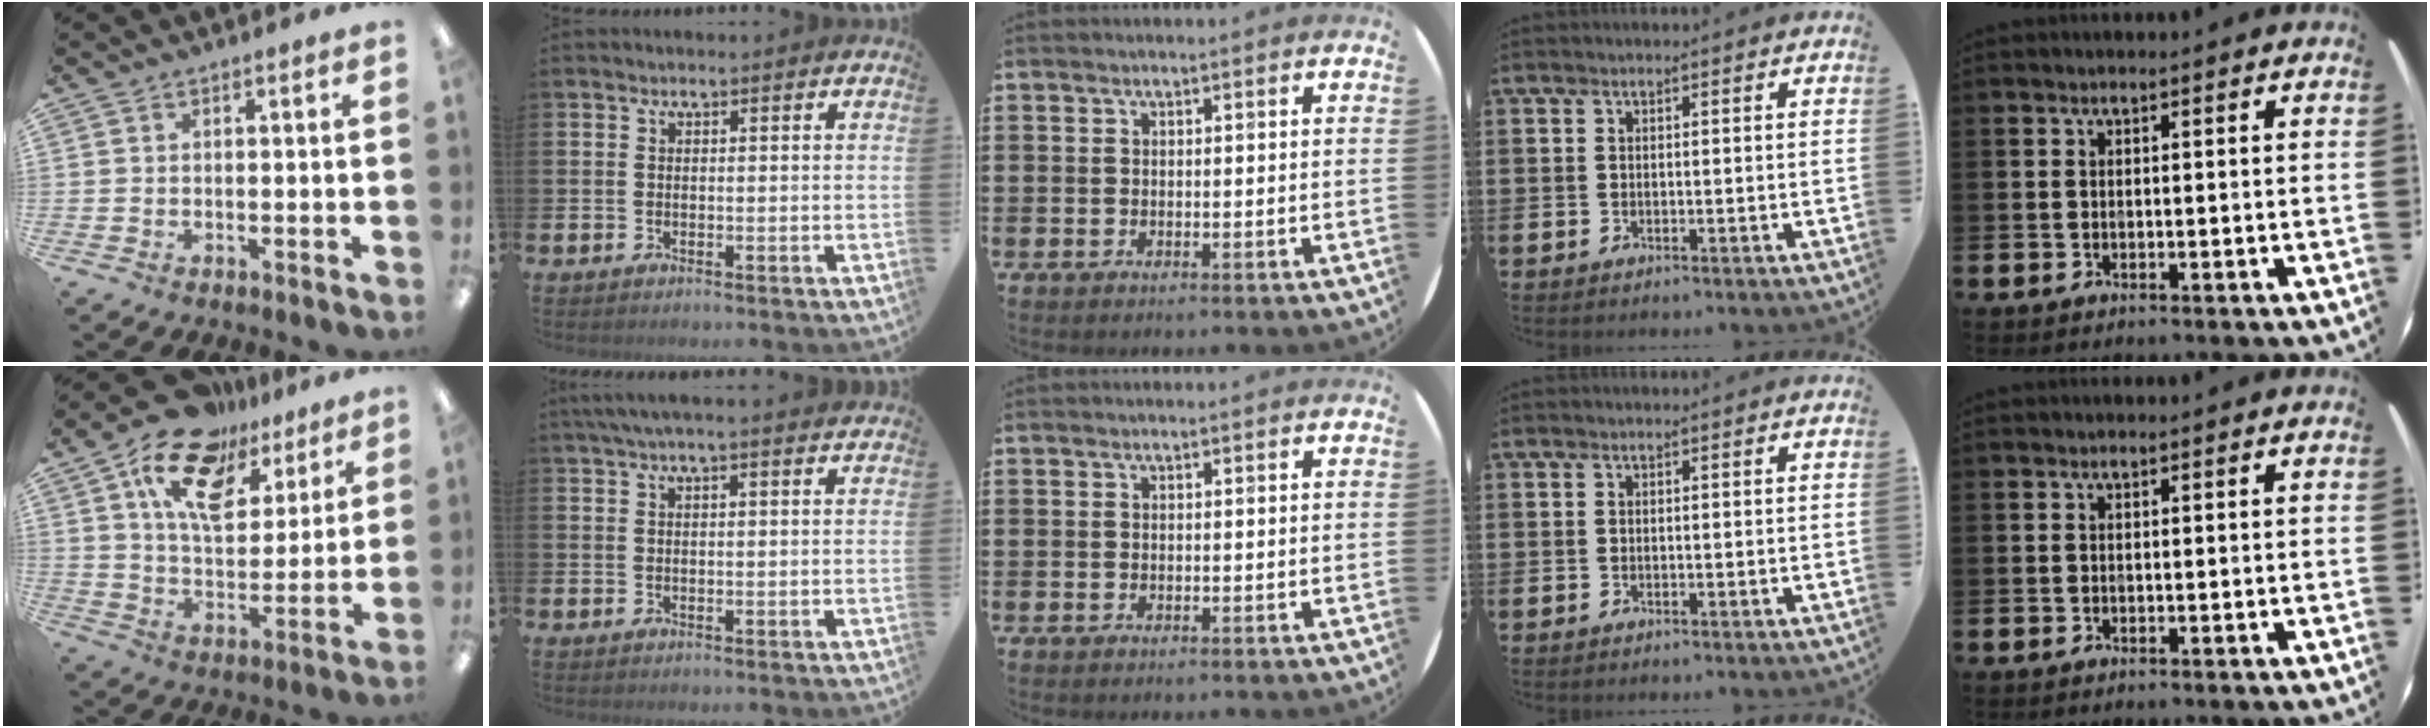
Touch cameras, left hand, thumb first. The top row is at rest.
{"thumb": {"total": 17.4, "force": [10.9, 9.6, 9.5], "torque": [-0.171, -0.047, 0.197]}, "index": {"total": 2.6, "force": [2.1, 0.2, 1.6], "torque": [-0.036, 0.002, 0.038]}}